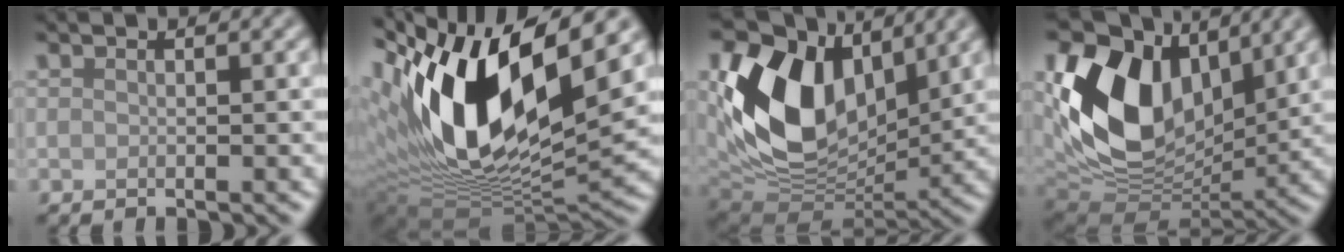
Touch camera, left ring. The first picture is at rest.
{"total": 16.0, "force": [4.3, 7.3, 13.6], "torque": [-0.270, -0.002, 0.074]}
{"total": 13.0, "force": [3.6, 8.5, 9.1], "torque": [-0.173, -0.001, 0.066]}
{"total": 13.2, "force": [3.6, 8.8, 9.2], "torque": [-0.178, 0.000, 0.066]}